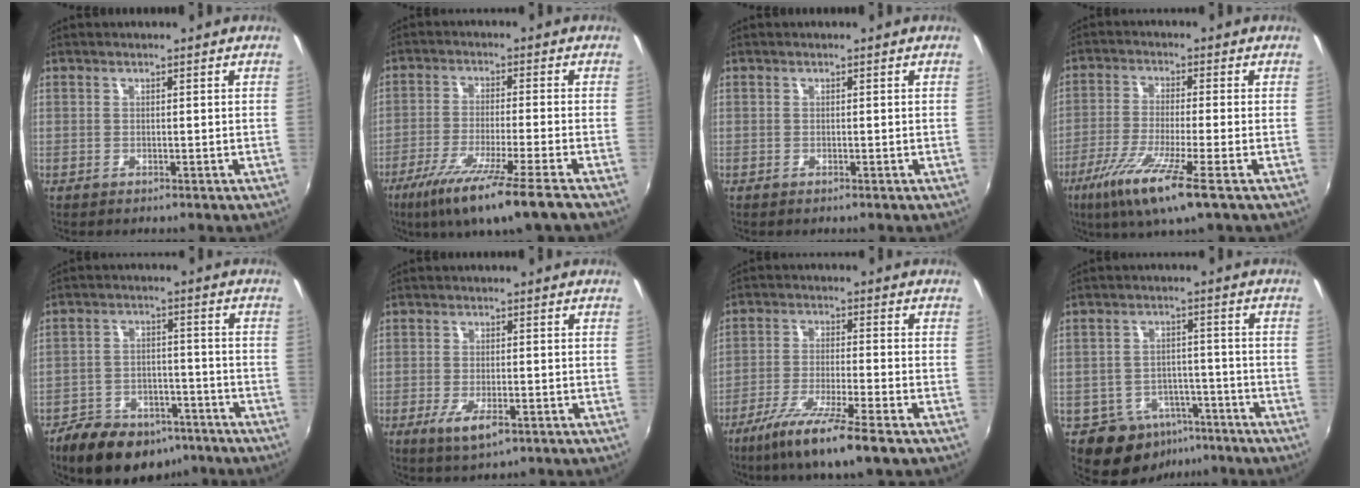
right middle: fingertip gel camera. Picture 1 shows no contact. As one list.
[{"total": 12.6, "force": [-8.6, -0.4, 9.2], "torque": [-0.188, -0.043, -0.149]}, {"total": 0.0}, {"total": 11.3, "force": [-6.1, 0.6, 9.5], "torque": [-0.205, -0.030, -0.114]}, {"total": 14.8, "force": [-10.5, 8.1, 6.7], "torque": [-0.150, 0.005, -0.147]}, {"total": 5.6, "force": [-2.7, 1.8, 4.6], "torque": [-0.098, -0.015, -0.045]}, {"total": 12.6, "force": [-8.2, 1.1, 9.5], "torque": [-0.196, -0.035, -0.147]}, {"total": 9.6, "force": [-6.2, 6.7, 3.1], "torque": [-0.067, 0.016, -0.073]}]